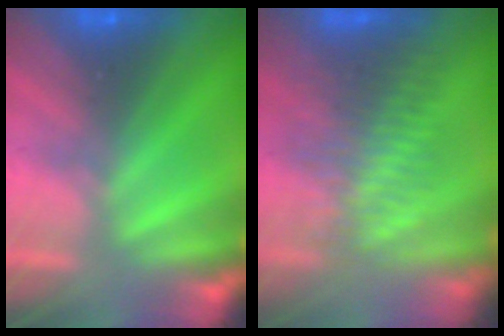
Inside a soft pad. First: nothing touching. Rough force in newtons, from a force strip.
{"total": 3.4}